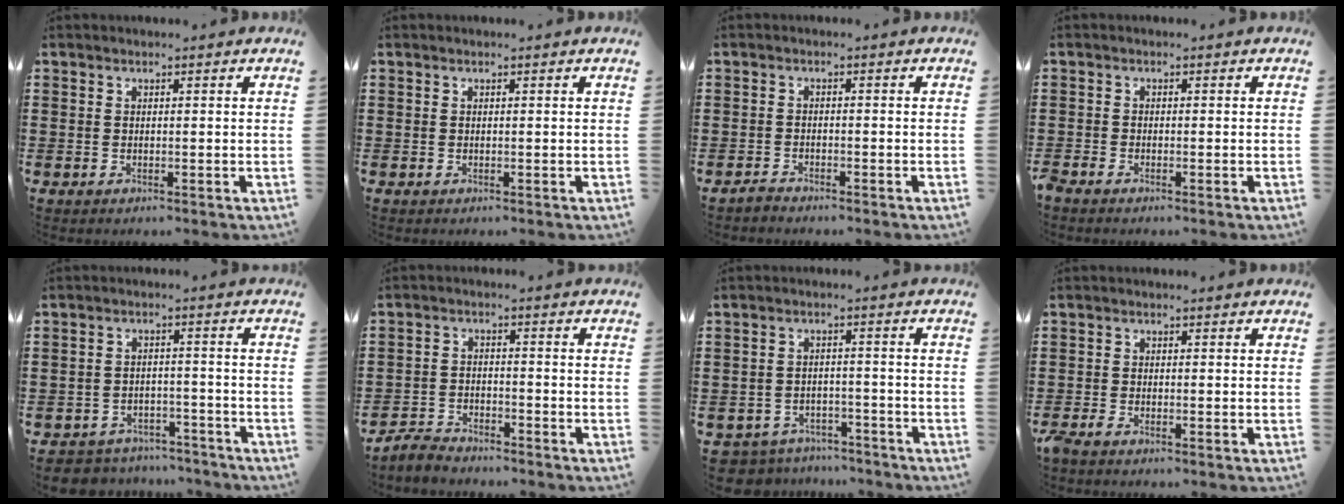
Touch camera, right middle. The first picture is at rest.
{"total": 0.0}
{"total": 1.5, "force": [-1.4, 0.0, 0.2], "torque": [-0.010, -0.002, -0.028]}
{"total": 1.0, "force": [-0.9, 0.1, 0.3], "torque": [-0.016, -0.006, -0.019]}
{"total": 4.1, "force": [-4.0, 0.6, -0.1], "torque": [-0.005, 0.003, -0.085]}
{"total": 3.3, "force": [-3.3, 0.4, 0.3], "torque": [-0.025, -0.002, -0.073]}
{"total": 4.2, "force": [-4.2, 0.5, -0.2], "torque": [-0.011, -0.001, -0.090]}
{"total": 1.5, "force": [-1.3, 0.2, 0.7], "torque": [-0.029, -0.007, -0.029]}